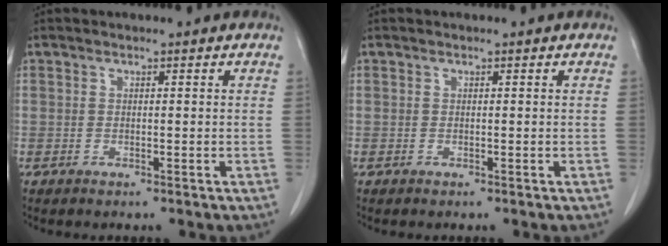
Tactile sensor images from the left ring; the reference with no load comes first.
{"total": 0.0}